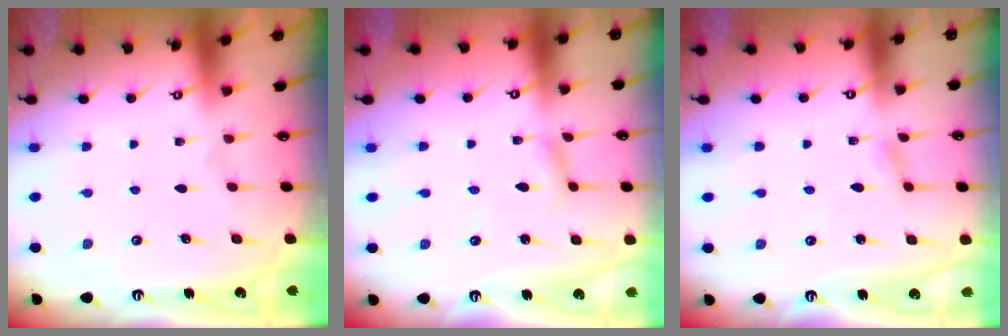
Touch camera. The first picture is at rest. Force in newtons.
{"total": 2.3, "press": 2.3, "slide": 0.2}
{"total": 2.0, "press": 1.9, "slide": 0.3}